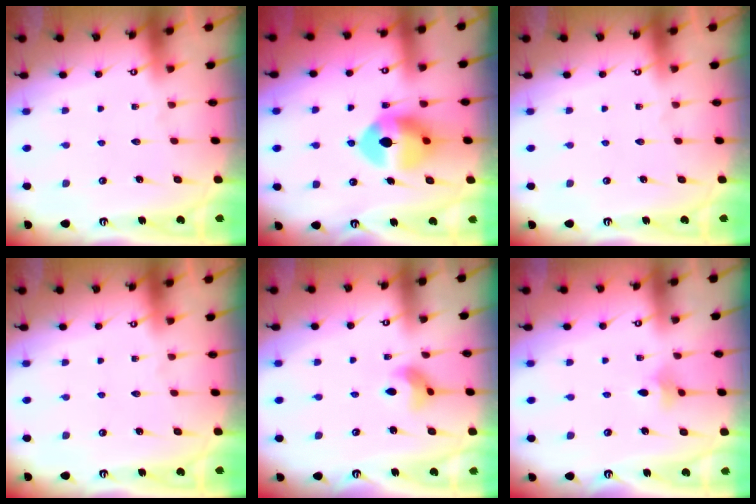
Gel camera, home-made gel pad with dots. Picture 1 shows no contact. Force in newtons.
{"total": 9.8, "press": 9.7, "slide": 1.3}
{"total": 0.0}
{"total": 0.0}
{"total": 6.3, "press": 6.3, "slide": 0.4}
{"total": 5.1, "press": 5.0, "slide": 0.9}